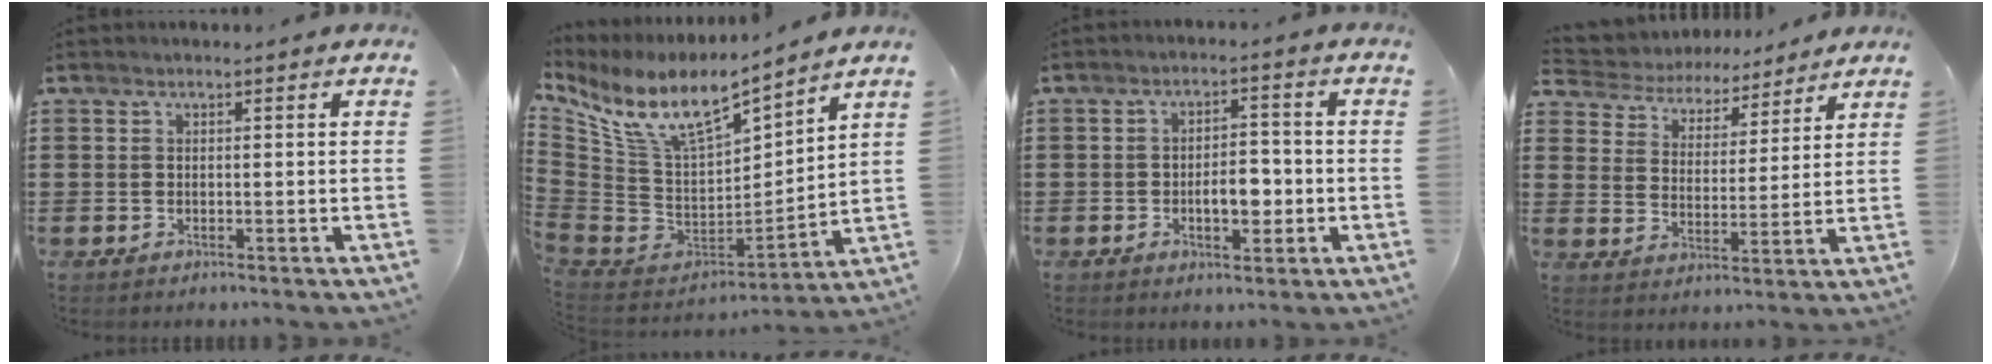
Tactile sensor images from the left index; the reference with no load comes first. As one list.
[{"total": 10.9, "force": [7.4, 3.3, 7.3], "torque": [-0.177, -0.056, 0.127]}, {"total": 5.2, "force": [-1.2, 2.7, 4.3], "torque": [-0.063, 0.001, -0.027]}, {"total": 4.5, "force": [4.4, 1.2, 0.0], "torque": [-0.030, -0.031, 0.071]}]